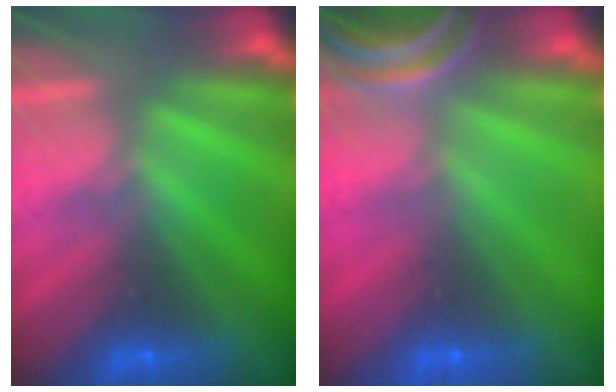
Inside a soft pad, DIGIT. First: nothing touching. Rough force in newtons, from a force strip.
{"total": 5.5}